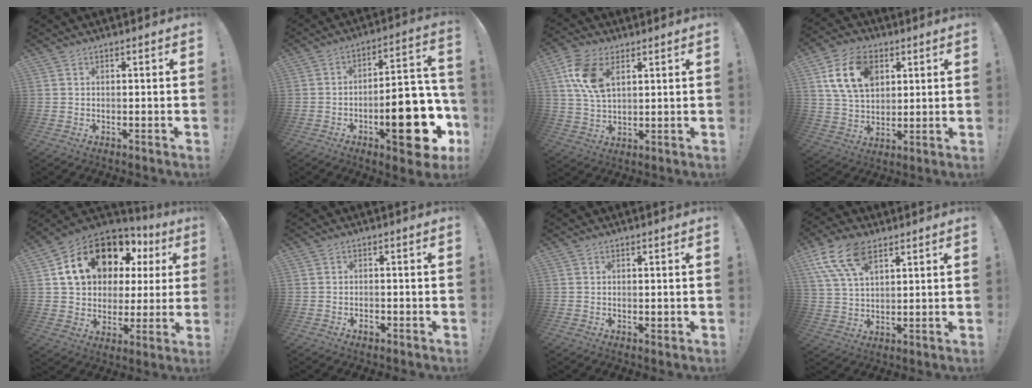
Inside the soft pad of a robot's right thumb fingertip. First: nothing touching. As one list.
[{"total": 21.4, "force": [-8.4, 7.7, 18.2], "torque": [-0.222, 0.045, -0.121]}, {"total": 11.3, "force": [5.0, 6.4, 7.8], "torque": [-0.165, -0.006, 0.093]}, {"total": 15.1, "force": [5.9, 10.2, 9.4], "torque": [-0.177, -0.006, 0.116]}, {"total": 19.3, "force": [10.1, 12.2, 11.0], "torque": [-0.184, -0.045, 0.198]}, {"total": 1.5, "force": [-1.3, 0.5, 0.7], "torque": [-0.017, 0.006, -0.021]}, {"total": 0.7, "force": [0.3, 0.4, 0.5], "torque": [-0.009, 0.000, 0.006]}, {"total": 13.0, "force": [7.1, 6.9, 8.4], "torque": [-0.169, -0.012, 0.137]}]